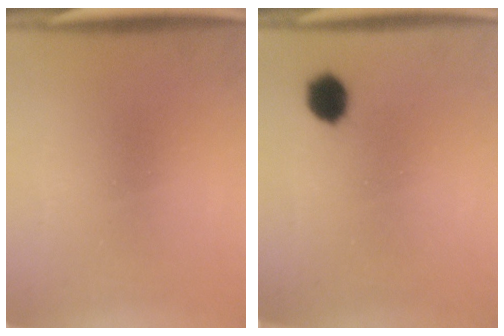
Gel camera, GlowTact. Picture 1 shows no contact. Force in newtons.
{"total": 4.8}